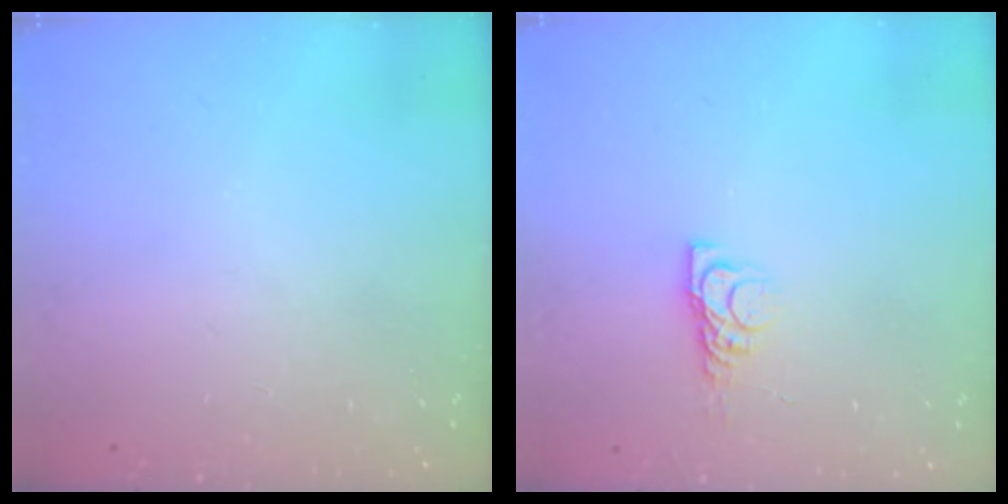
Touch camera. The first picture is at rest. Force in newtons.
{"total": 5.4, "press": 5.4, "slide": 0.6}